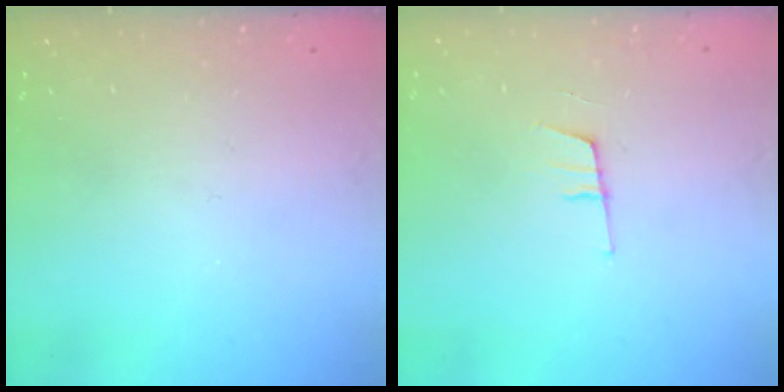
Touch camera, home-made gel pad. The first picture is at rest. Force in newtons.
{"total": 7.7, "press": 7.2, "slide": 2.8}